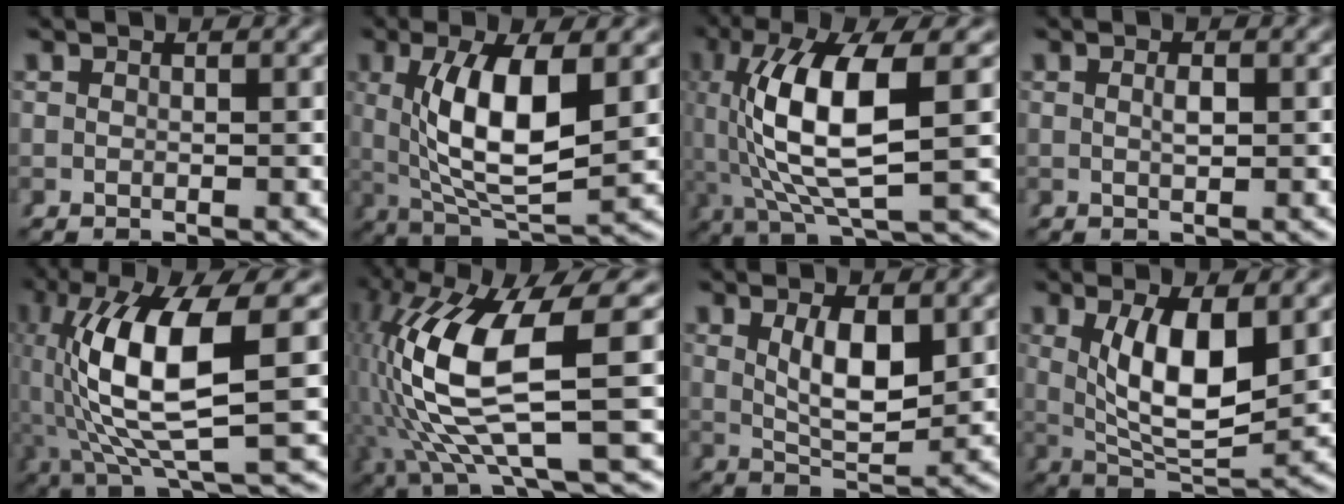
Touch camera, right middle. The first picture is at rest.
{"total": 8.7, "force": [1.2, 3.4, 7.9], "torque": [-0.139, -0.014, 0.038]}
{"total": 10.4, "force": [1.0, 3.8, 9.6], "torque": [-0.184, -0.007, 0.031]}
{"total": 0.9, "force": [0.0, 0.2, 0.8], "torque": [-0.014, -0.006, 0.004]}
{"total": 12.1, "force": [0.7, 4.7, 11.1], "torque": [-0.215, -0.014, 0.029]}
{"total": 13.0, "force": [0.3, 5.8, 11.7], "torque": [-0.239, -0.019, 0.026]}
{"total": 4.4, "force": [1.1, 1.1, 4.0], "torque": [-0.058, -0.015, 0.031]}
{"total": 7.9, "force": [1.7, 3.4, 7.0], "torque": [-0.111, -0.016, 0.044]}